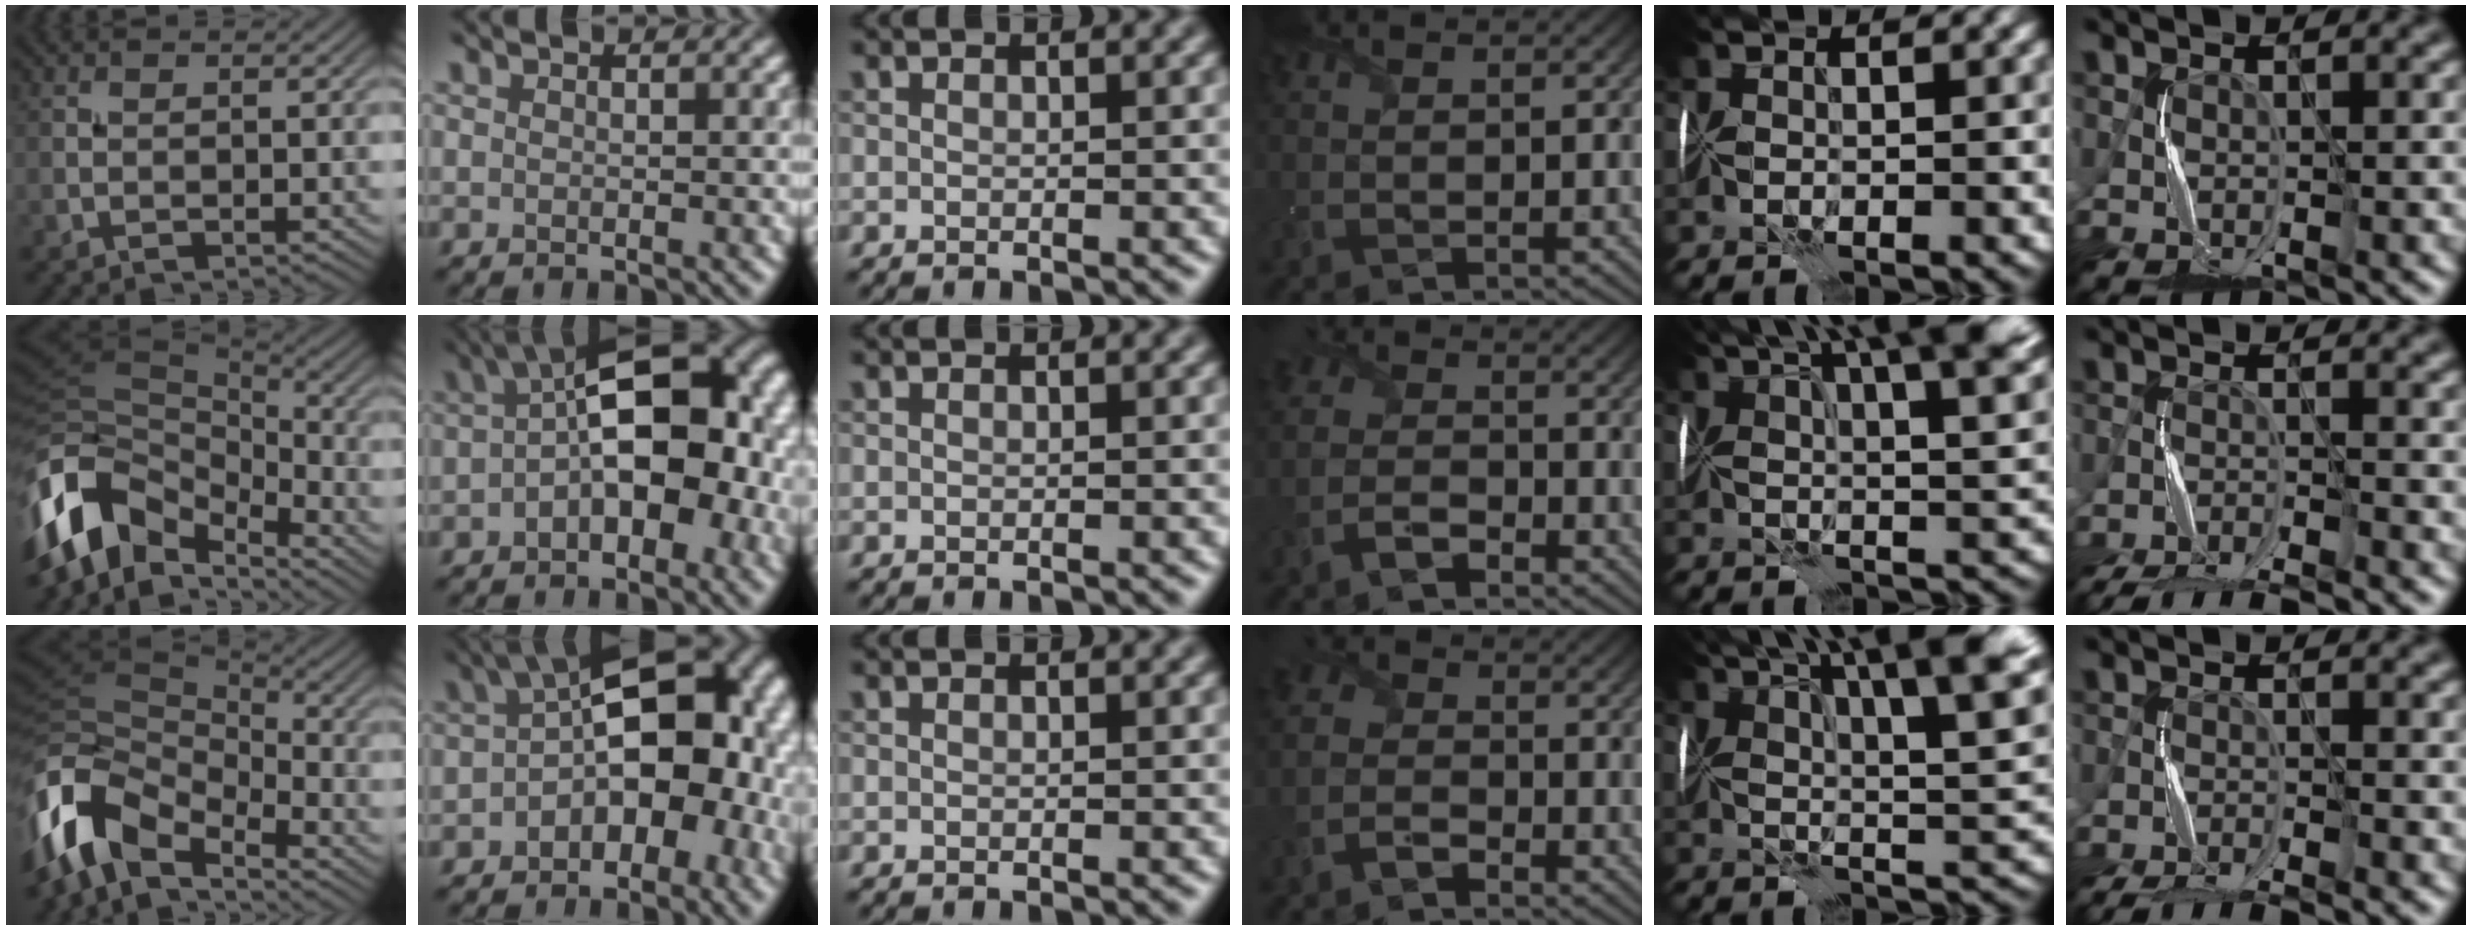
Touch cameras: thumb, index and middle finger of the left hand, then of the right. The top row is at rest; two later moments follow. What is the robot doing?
{"motion": "fold", "object": "handkerchief"}